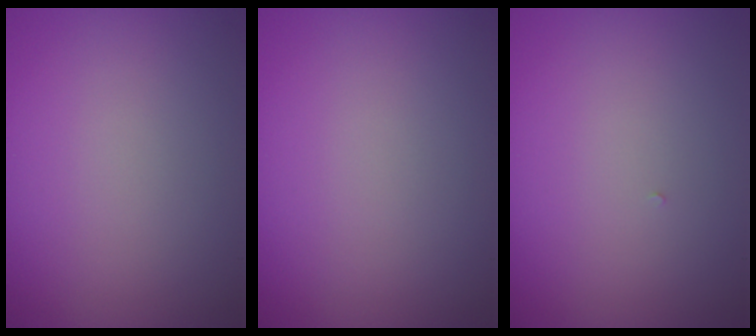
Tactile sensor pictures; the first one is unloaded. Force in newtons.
{"total": 0.0}
{"total": 0.0}